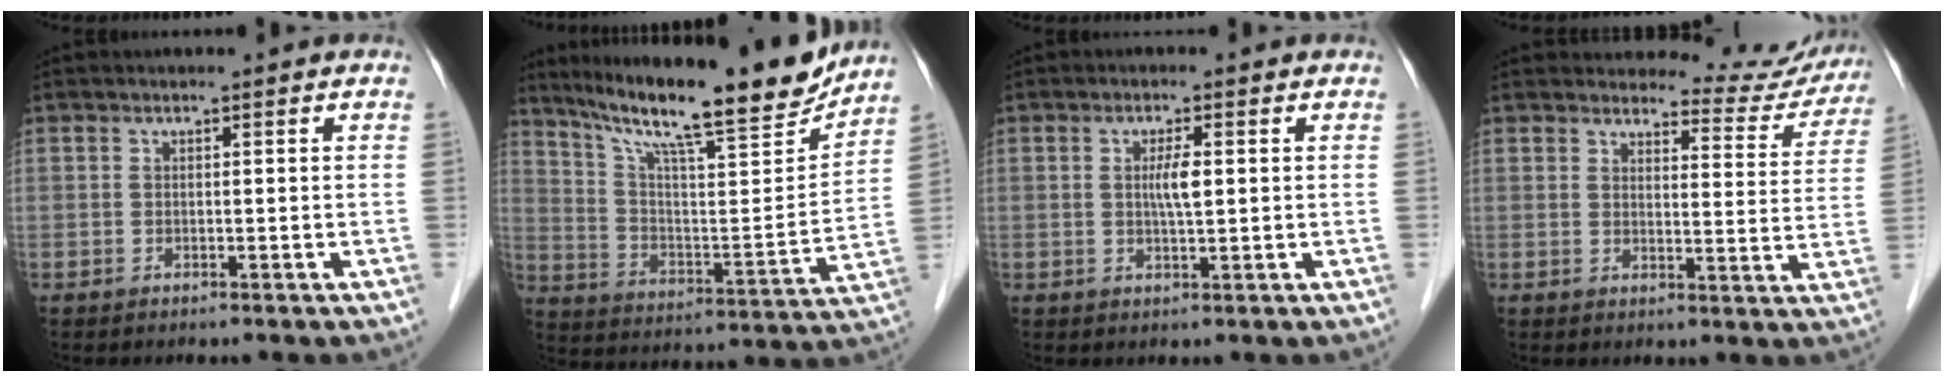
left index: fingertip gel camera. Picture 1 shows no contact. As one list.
[{"total": 21.9, "force": [18.1, 2.2, 12.1], "torque": [-0.209, -0.020, 0.276]}, {"total": 2.8, "force": [0.0, 0.3, 2.8], "torque": [-0.051, -0.005, -0.001]}, {"total": 11.0, "force": [10.7, 2.2, 0.5], "torque": [0.019, -0.047, 0.102]}]